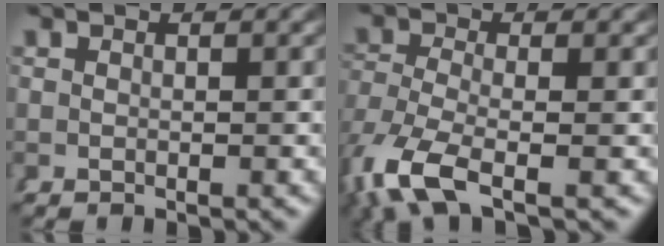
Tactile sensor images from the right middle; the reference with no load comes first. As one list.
[{"total": 5.2, "force": [-2.4, 2.2, 4.1], "torque": [-0.109, -0.046, -0.016]}]